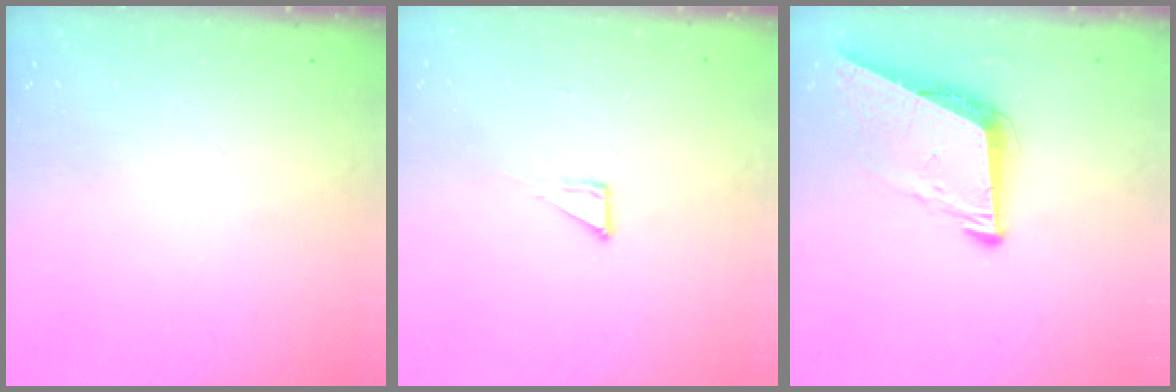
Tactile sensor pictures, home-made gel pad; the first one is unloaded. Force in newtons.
{"total": 2.7, "press": 2.7, "slide": 0.2}
{"total": 8.9, "press": 8.2, "slide": 3.5}